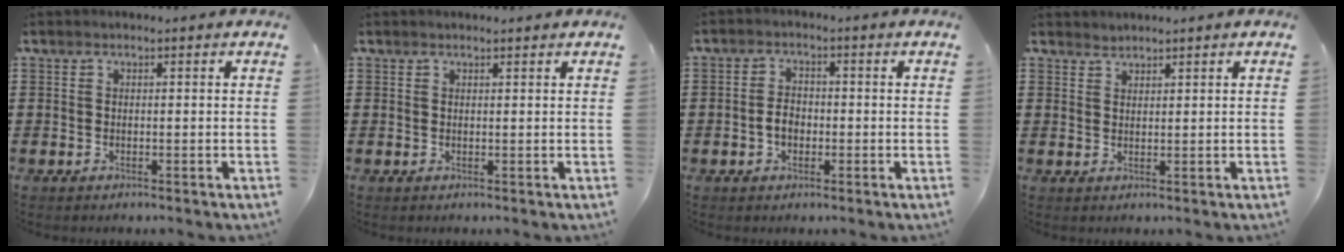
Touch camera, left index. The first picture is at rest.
{"total": 0.6, "force": [0.6, 0.0, 0.2], "torque": [-0.004, 0.000, 0.012]}
{"total": 3.0, "force": [-0.7, 2.0, 2.2], "torque": [-0.049, 0.001, -0.016]}
{"total": 1.2, "force": [1.1, 0.1, -0.3], "torque": [0.004, -0.001, 0.023]}